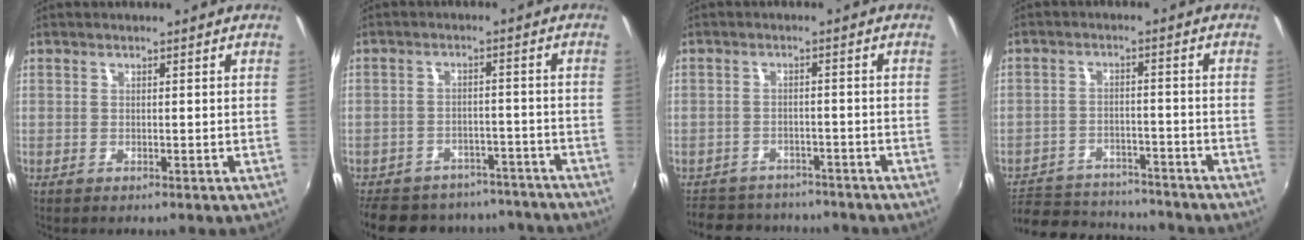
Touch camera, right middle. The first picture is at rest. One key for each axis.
{"total": 20.1, "fx": -16.8, "fy": 8.9, "fz": 6.6, "tx": -0.154, "ty": 0.035, "tz": -0.210}
{"total": 11.1, "fx": -9.6, "fy": 4.6, "fz": 3.0, "tx": -0.080, "ty": 0.014, "tz": -0.135}
{"total": 16.2, "fx": -13.5, "fy": 6.6, "fz": 5.9, "tx": -0.147, "ty": 0.000, "tz": -0.191}